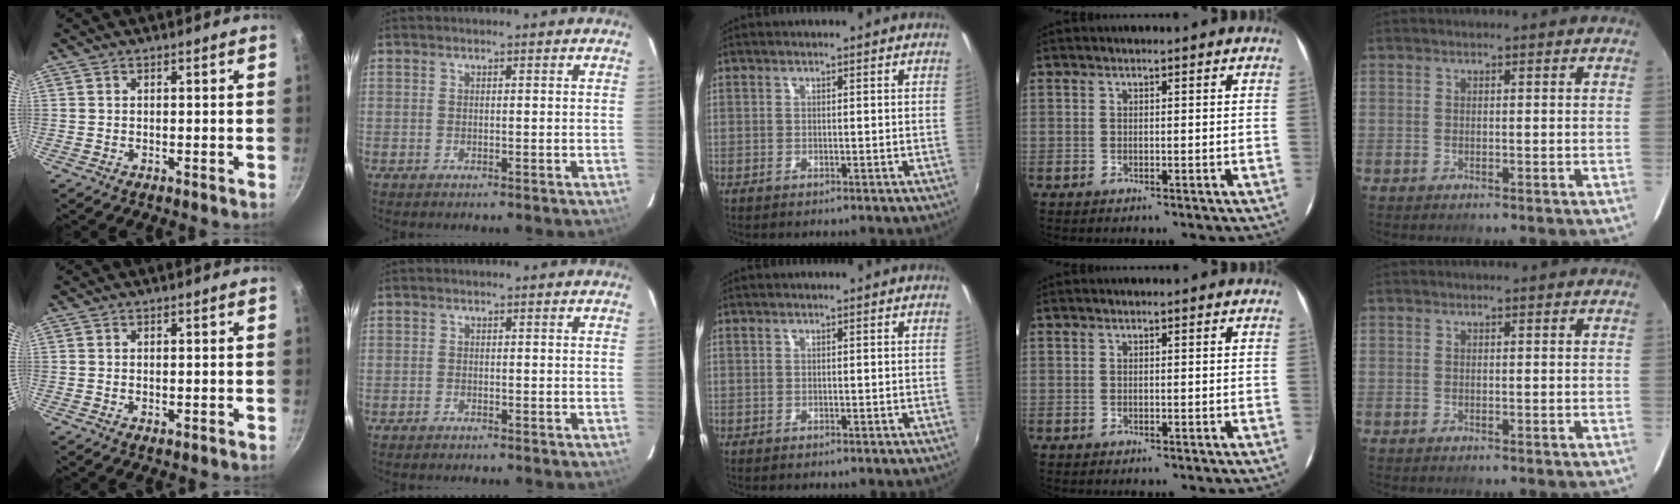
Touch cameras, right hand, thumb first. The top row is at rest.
{"thumb": {"total": 0.8, "force": [-0.1, 0.4, 0.7], "torque": [-0.009, -0.001, -0.002]}, "index": {"total": 0.6, "force": [-0.5, 0.3, 0.0], "torque": [-0.002, 0.002, -0.011]}}